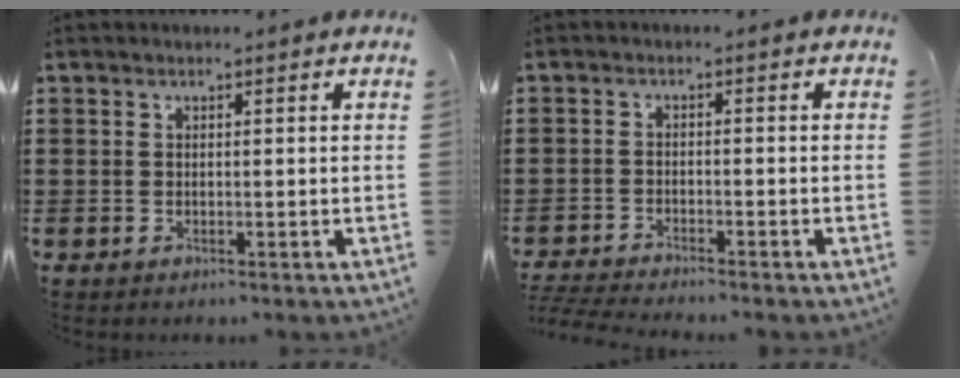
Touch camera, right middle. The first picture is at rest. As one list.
[{"total": 3.1, "force": [-3.0, -0.1, 0.5], "torque": [-0.025, -0.008, -0.066]}]